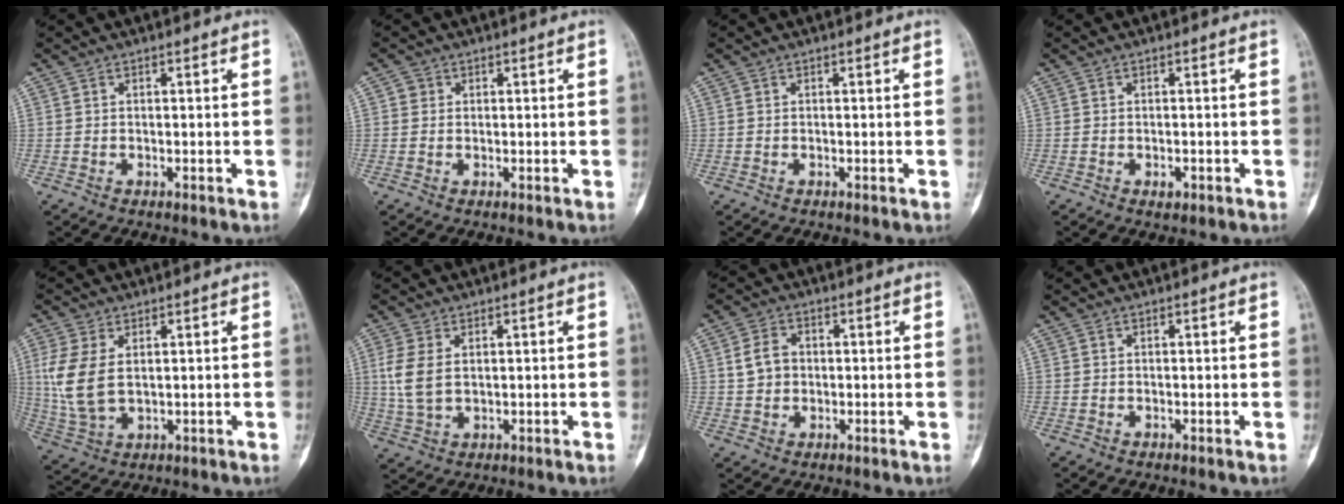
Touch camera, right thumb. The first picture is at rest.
{"total": 1.3, "force": [0.3, 1.2, 0.2], "torque": [0.004, 0.002, 0.003]}
{"total": 0.0}
{"total": 1.4, "force": [-0.6, 0.8, 1.0], "torque": [-0.011, 0.001, -0.008]}
{"total": 9.3, "force": [1.7, 5.4, 7.4], "torque": [-0.173, -0.007, 0.047]}
{"total": 6.3, "force": [1.3, 3.7, 4.9], "torque": [-0.116, -0.003, 0.032]}
{"total": 4.8, "force": [0.5, 3.9, 2.7], "torque": [-0.039, 0.008, 0.008]}
{"total": 0.0}